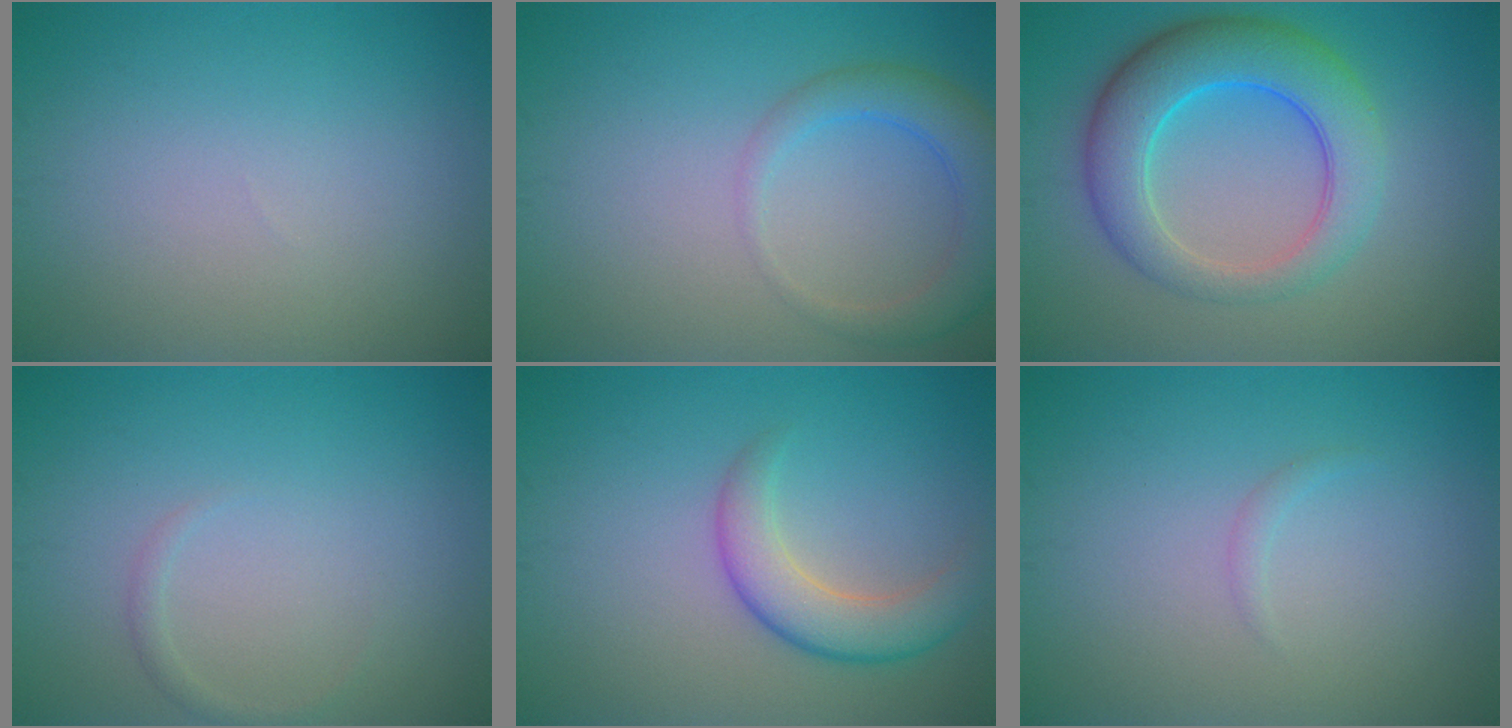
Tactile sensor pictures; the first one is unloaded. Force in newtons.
{"total": 3.8, "press": 3.8, "slide": 0.2}
{"total": 7.4, "press": 7.4, "slide": 0.1}
{"total": 0.8, "press": 0.8, "slide": 0.0}
{"total": 4.0, "press": 4.0, "slide": 0.2}
{"total": 0.6, "press": 0.6, "slide": 0.0}